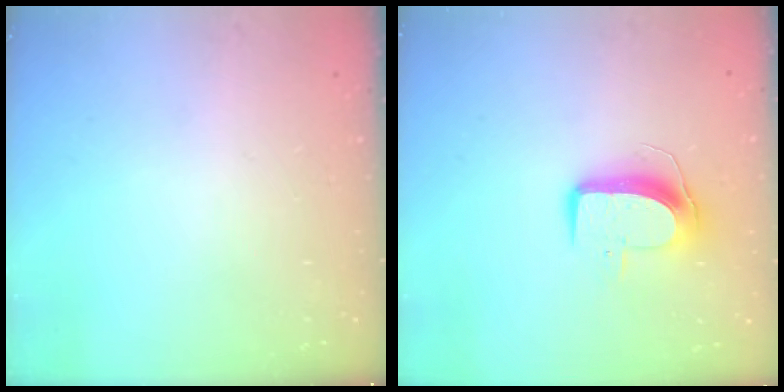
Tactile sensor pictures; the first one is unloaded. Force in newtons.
{"total": 9.5, "press": 9.5, "slide": 0.5}